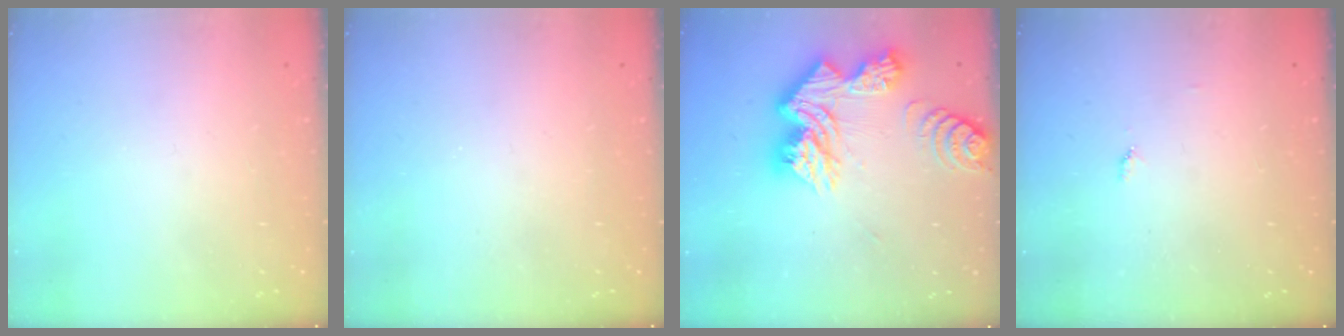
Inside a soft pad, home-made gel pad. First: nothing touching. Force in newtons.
{"total": 0.0}
{"total": 20.1, "press": 20.0, "slide": 1.8}
{"total": 4.5, "press": 4.5, "slide": 0.6}